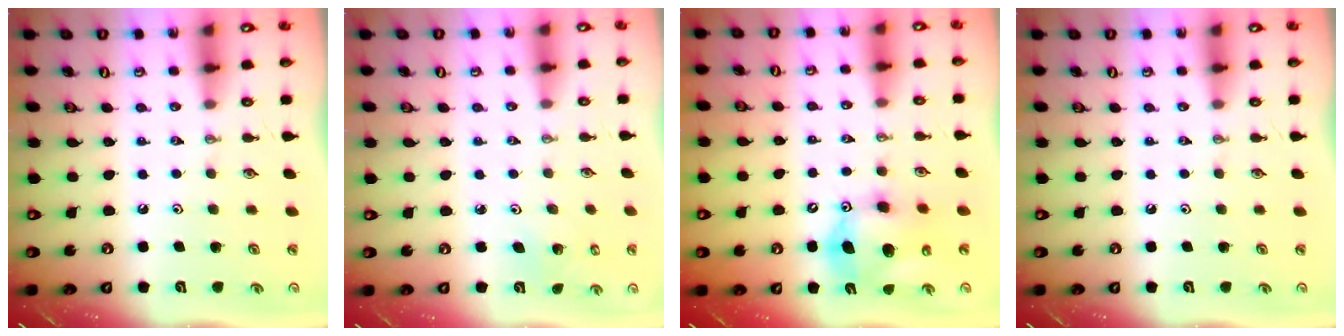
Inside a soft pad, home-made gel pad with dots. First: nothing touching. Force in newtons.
{"total": 2.8, "press": 2.8, "slide": 0.2}
{"total": 12.0, "press": 11.8, "slide": 2.6}
{"total": 0.0}